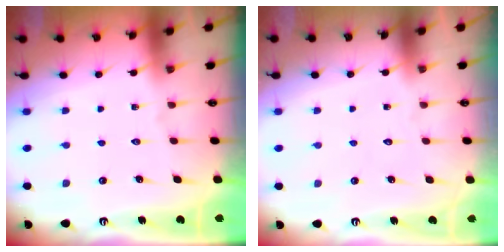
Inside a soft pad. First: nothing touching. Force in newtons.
{"total": 1.7, "press": 1.7, "slide": 0.1}